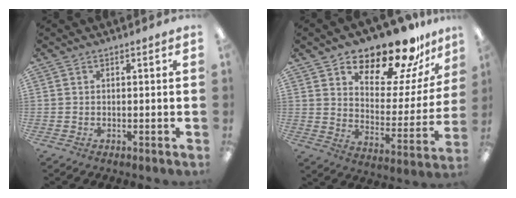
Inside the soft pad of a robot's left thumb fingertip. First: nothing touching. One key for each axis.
{"total": 18.4, "fx": 15.7, "fy": 6.1, "fz": 7.4, "tx": -0.114, "ty": -0.125, "tz": 0.268}